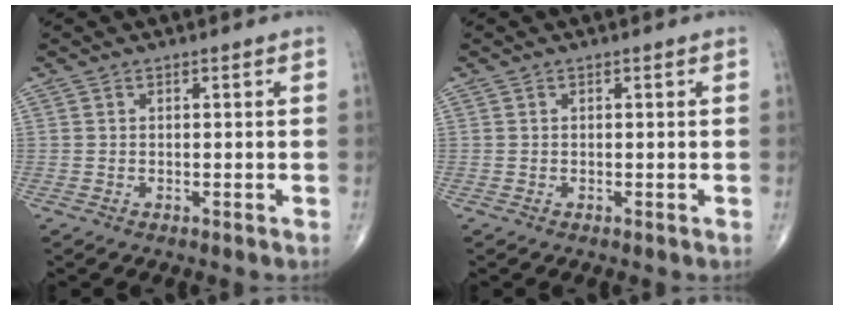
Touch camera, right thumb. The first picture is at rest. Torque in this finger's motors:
{"motor_torque": [0.05, 0.50, -0.32, -0.25, 0.03]}